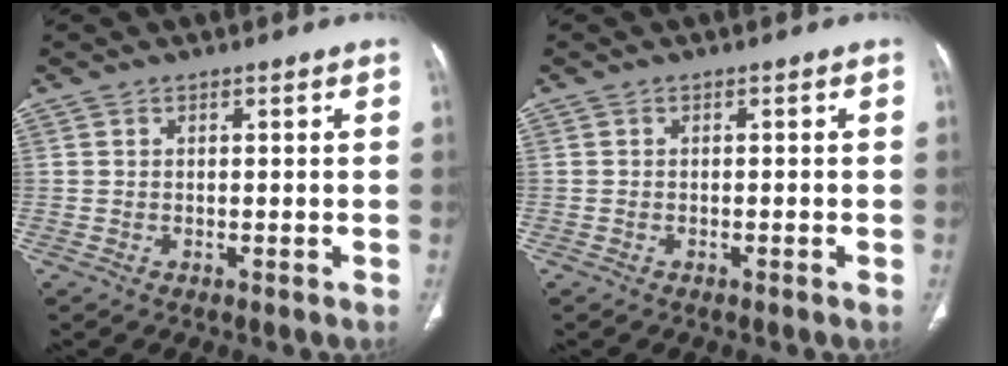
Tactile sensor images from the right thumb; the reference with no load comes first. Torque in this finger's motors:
{"motor_torque": [-0.43, -0.41, 0.48, -0.16, -0.03]}